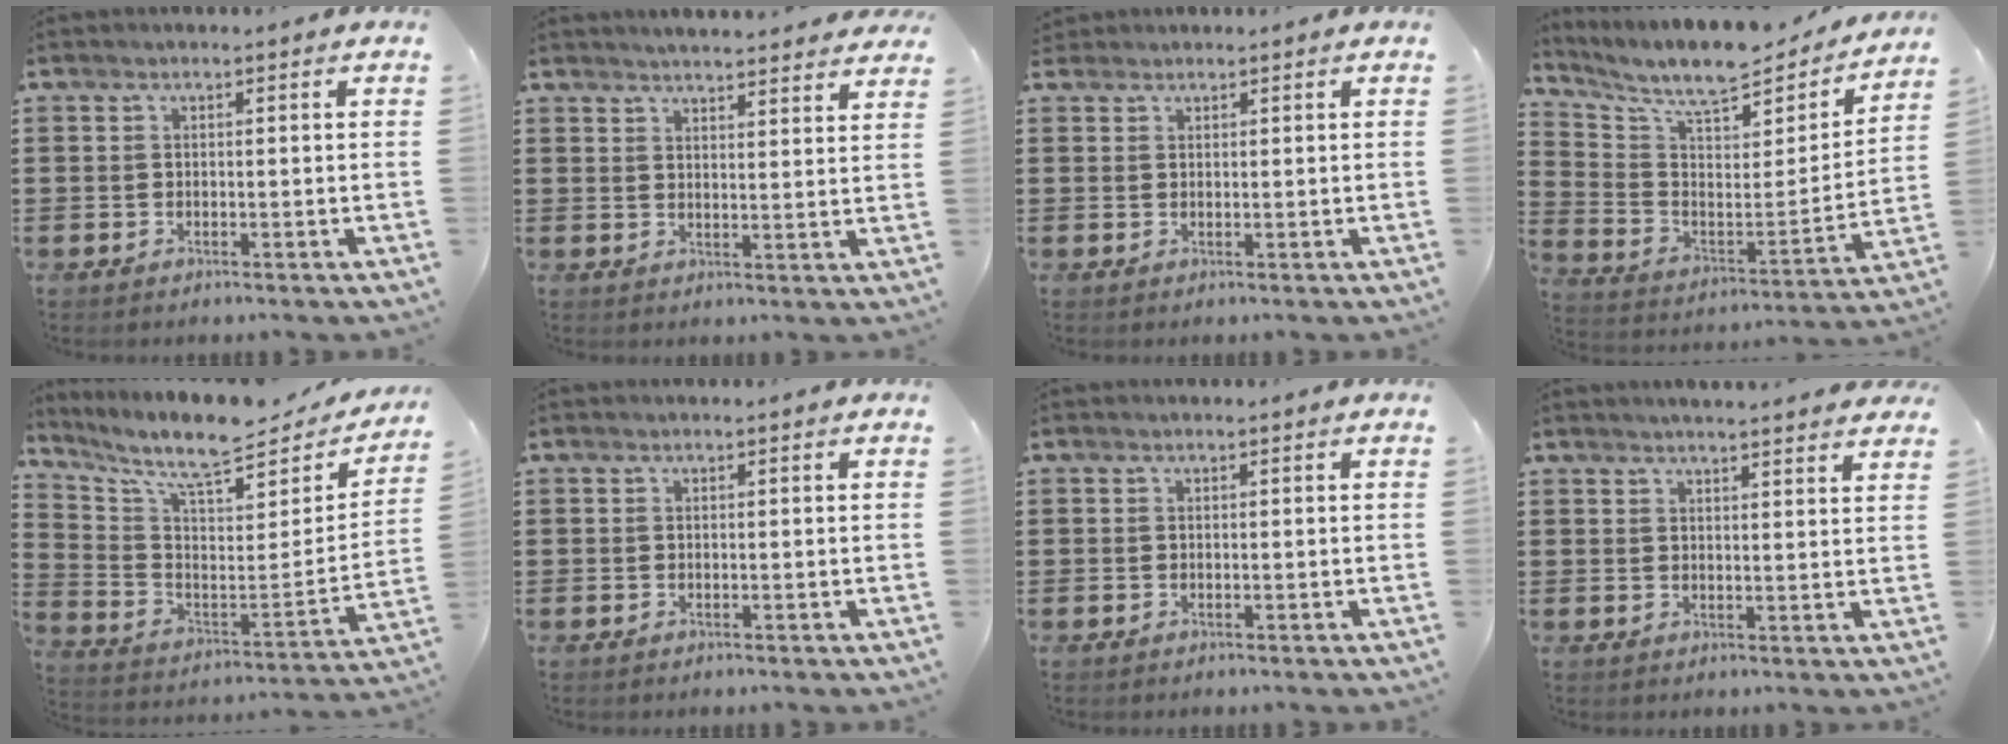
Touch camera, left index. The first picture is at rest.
{"total": 3.3, "force": [3.3, -0.3, 0.1], "torque": [-0.013, -0.016, 0.059]}
{"total": 1.0, "force": [0.9, 0.3, 0.1], "torque": [-0.005, 0.002, 0.018]}
{"total": 8.8, "force": [7.7, 1.8, 3.7], "torque": [-0.102, -0.060, 0.130]}
{"total": 8.9, "force": [7.5, 1.3, 4.6], "torque": [-0.116, -0.063, 0.123]}
{"total": 0.0}
{"total": 0.0}
{"total": 2.5, "force": [2.4, -0.3, 0.3], "torque": [-0.014, -0.008, 0.045]}